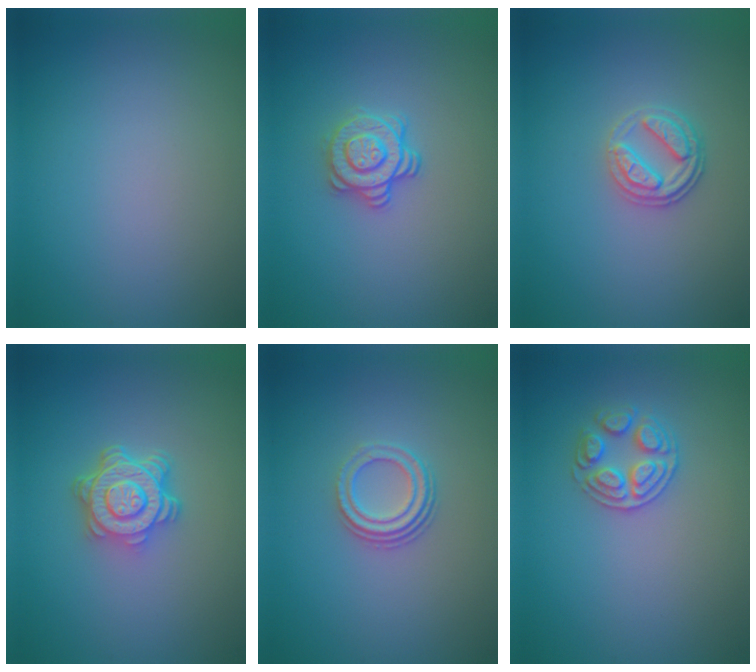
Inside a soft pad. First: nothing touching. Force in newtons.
{"total": 2.9, "press": 2.5, "slide": 1.4}
{"total": 2.7, "press": 2.5, "slide": 0.9}
{"total": 4.8, "press": 3.7, "slide": 3.1}
{"total": 3.0, "press": 2.1, "slide": 2.1}
{"total": 2.6, "press": 2.6, "slide": 0.4}